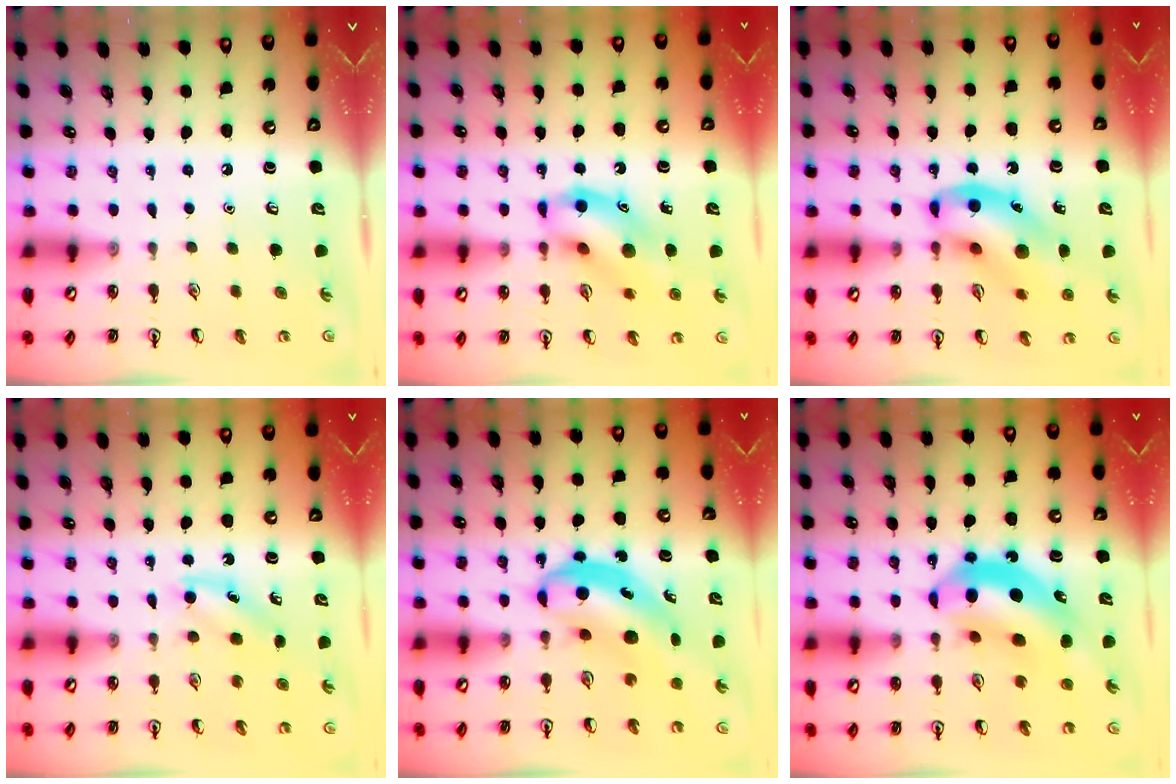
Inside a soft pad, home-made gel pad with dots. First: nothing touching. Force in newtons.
{"total": 13.0, "press": 12.7, "slide": 2.4}
{"total": 14.0, "press": 13.7, "slide": 2.9}
{"total": 3.6, "press": 3.3, "slide": 1.4}
{"total": 7.6, "press": 7.5, "slide": 1.4}
{"total": 12.1, "press": 11.4, "slide": 3.8}